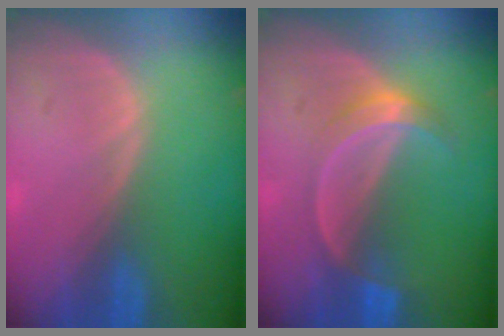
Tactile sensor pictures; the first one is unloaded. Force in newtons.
{"total": 5.2, "press": 4.7, "slide": 2.2}